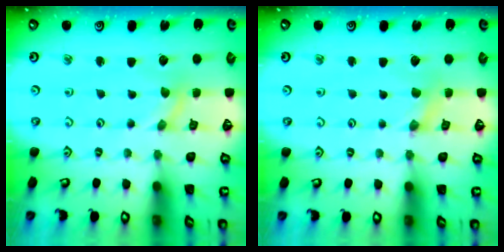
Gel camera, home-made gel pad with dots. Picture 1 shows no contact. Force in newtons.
{"total": 0.7, "press": 0.7, "slide": 0.1}